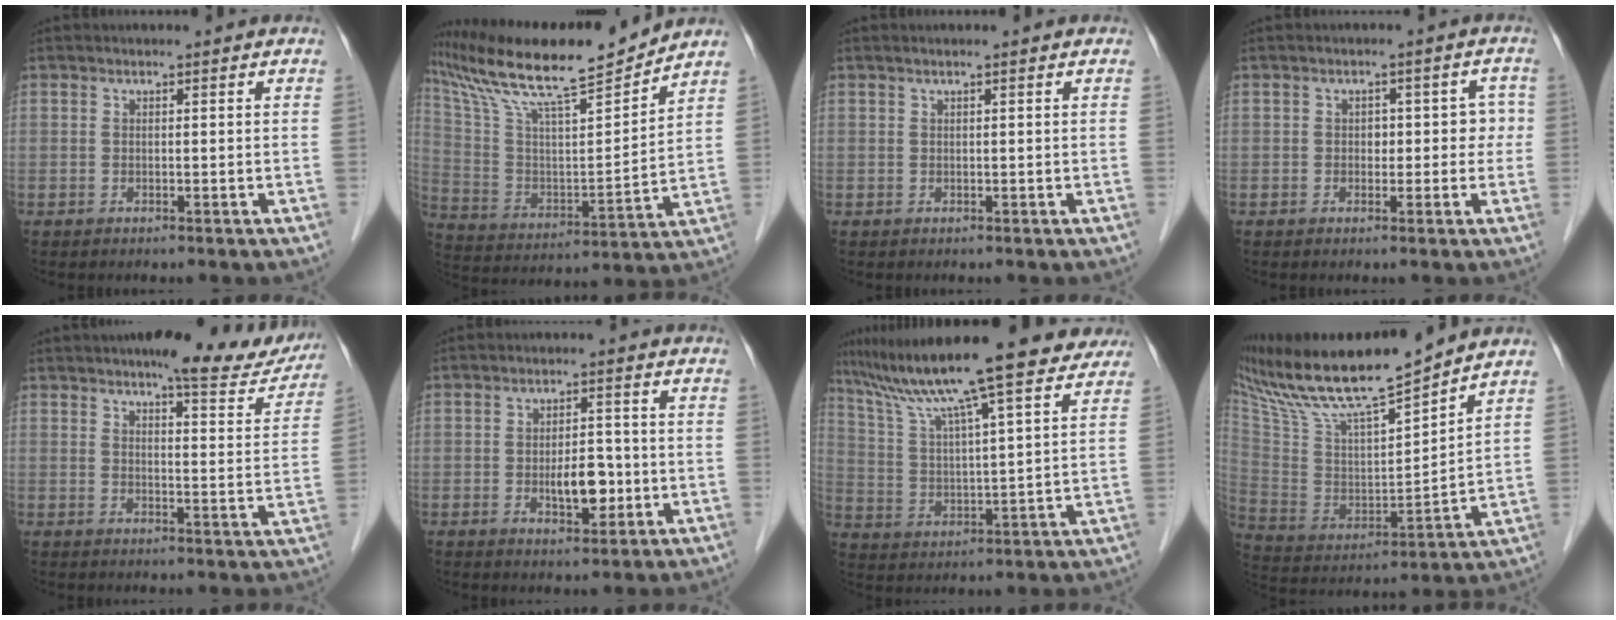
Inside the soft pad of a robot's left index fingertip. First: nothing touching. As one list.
[{"total": 20.0, "force": [17.3, 1.1, 9.9], "torque": [-0.187, 0.012, 0.302]}, {"total": 1.4, "force": [1.1, -0.1, 0.9], "torque": [-0.016, 0.016, 0.020]}, {"total": 3.8, "force": [0.0, 2.8, 2.6], "torque": [-0.016, 0.027, 0.000]}, {"total": 12.2, "force": [10.6, 2.5, 5.4], "torque": [-0.057, -0.010, 0.118]}, {"total": 5.2, "force": [-1.2, 2.3, 4.6], "torque": [-0.073, -0.001, -0.014]}, {"total": 21.7, "force": [17.8, 1.3, 12.2], "torque": [-0.207, 0.025, 0.272]}, {"total": 19.3, "force": [16.8, 1.2, 9.5], "torque": [-0.181, -0.001, 0.309]}]